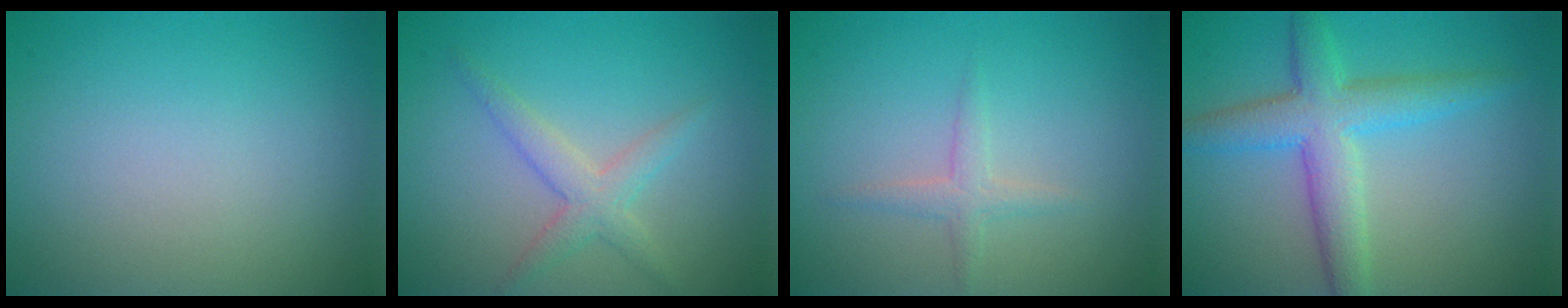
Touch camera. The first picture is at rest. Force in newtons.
{"total": 2.5, "press": 2.5, "slide": 0.1}
{"total": 1.4, "press": 1.4, "slide": 0.1}
{"total": 5.1, "press": 5.1, "slide": 0.1}